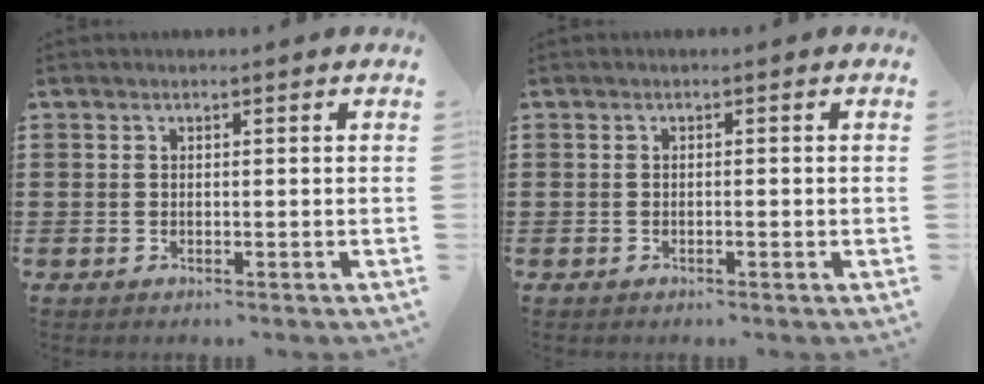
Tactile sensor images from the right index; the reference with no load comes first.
{"total": 0.5, "force": [-0.3, 0.1, 0.4], "torque": [-0.007, -0.002, -0.006]}